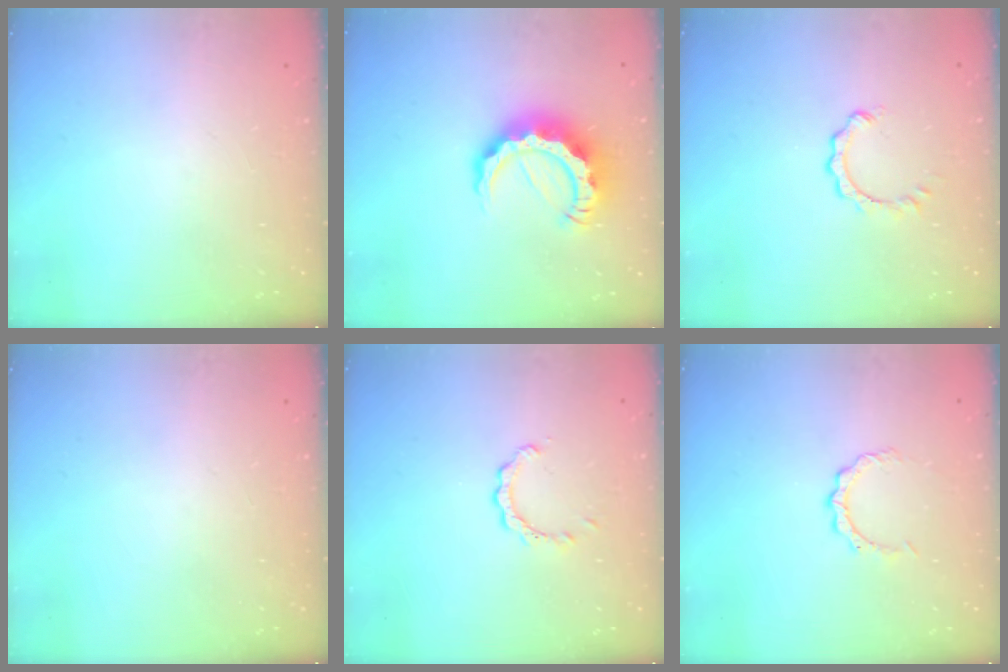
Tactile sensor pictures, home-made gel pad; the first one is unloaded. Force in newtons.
{"total": 11.5, "press": 11.4, "slide": 1.2}
{"total": 1.3, "press": 1.2, "slide": 0.2}
{"total": 0.0}
{"total": 2.0, "press": 2.0, "slide": 0.2}
{"total": 3.0, "press": 3.0, "slide": 0.2}